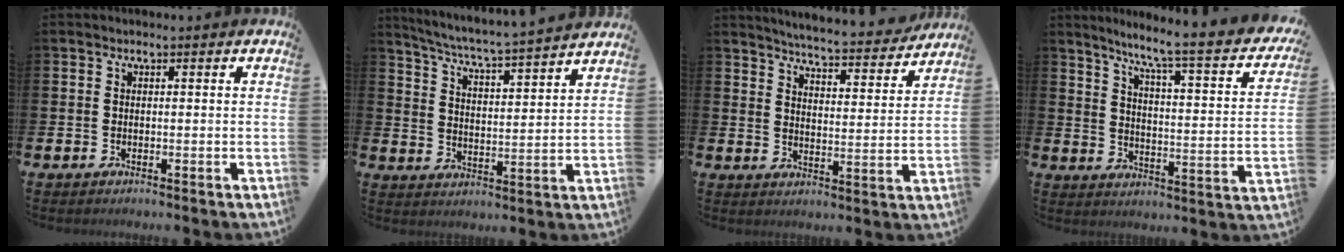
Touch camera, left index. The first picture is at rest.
{"total": 5.5, "force": [5.2, -0.4, 1.7], "torque": [-0.056, -0.048, 0.085]}
{"total": 5.4, "force": [5.3, 0.1, 1.0], "torque": [-0.039, -0.045, 0.089]}
{"total": 6.7, "force": [5.5, 0.2, 3.9], "torque": [-0.085, -0.051, 0.078]}